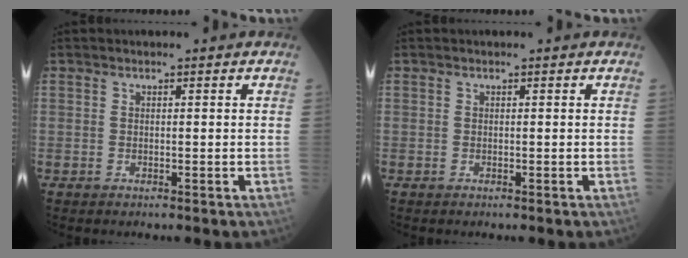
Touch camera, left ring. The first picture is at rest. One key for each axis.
{"total": 0.0}